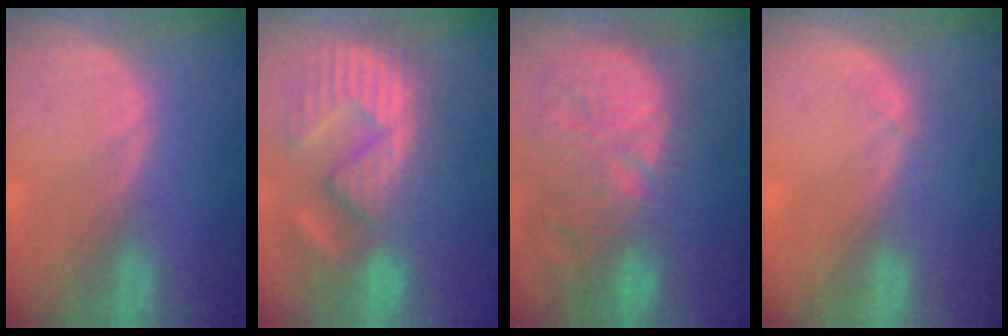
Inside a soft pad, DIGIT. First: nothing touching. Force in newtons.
{"total": 12.7, "press": 11.9, "slide": 4.5}
{"total": 15.3, "press": 13.3, "slide": 7.5}
{"total": 1.4, "press": 1.3, "slide": 0.5}